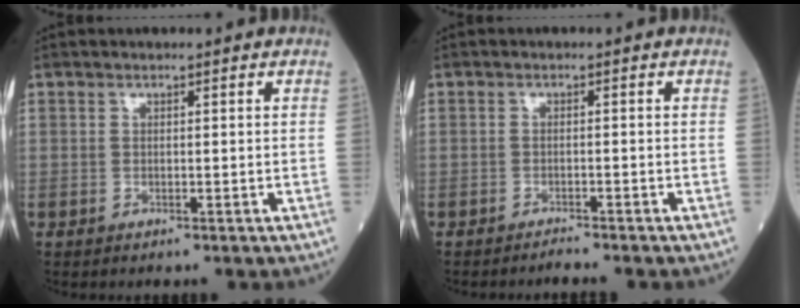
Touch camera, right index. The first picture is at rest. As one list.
[{"total": 1.5, "force": [-1.5, -0.4, 0.1], "torque": [-0.003, -0.003, -0.023]}]